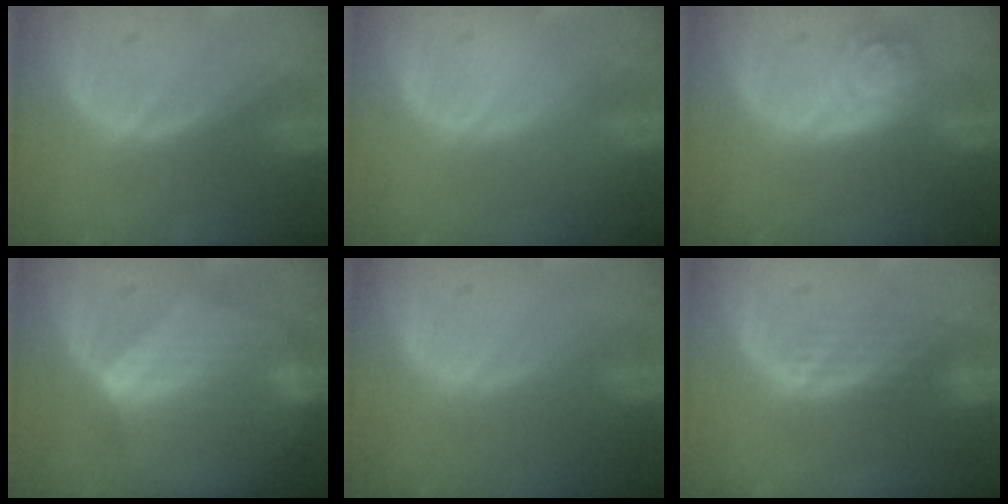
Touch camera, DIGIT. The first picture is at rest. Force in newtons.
{"total": 0.0}
{"total": 5.3, "press": 4.8, "slide": 2.4}
{"total": 7.0, "press": 6.5, "slide": 2.7}
{"total": 0.0}
{"total": 3.7, "press": 3.1, "slide": 2.0}